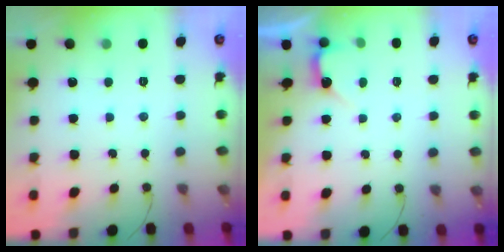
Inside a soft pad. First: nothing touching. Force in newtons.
{"total": 2.8, "press": 2.8, "slide": 0.2}